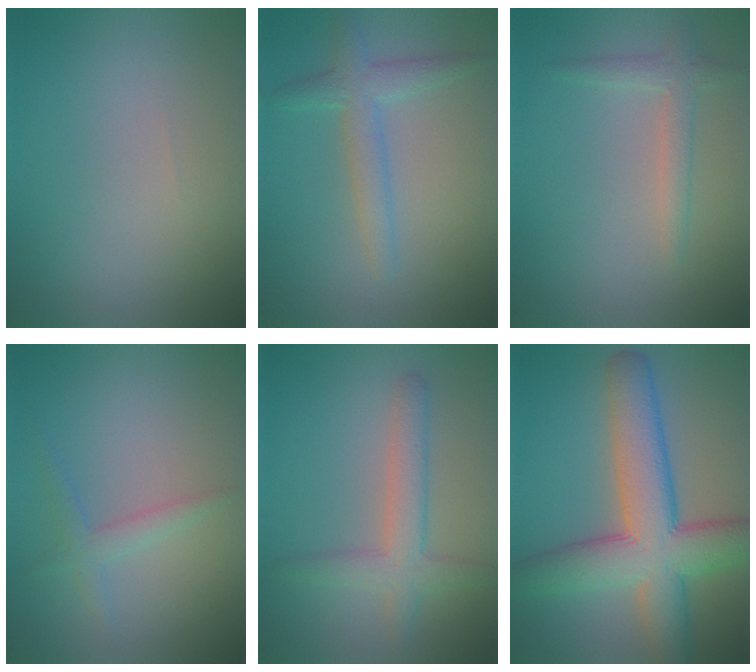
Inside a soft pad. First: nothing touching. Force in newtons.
{"total": 3.0, "press": 3.0, "slide": 0.0}
{"total": 2.0, "press": 2.0, "slide": 0.0}
{"total": 1.8, "press": 1.8, "slide": 0.0}
{"total": 3.5, "press": 3.5, "slide": 0.2}
{"total": 9.5, "press": 9.5, "slide": 0.4}